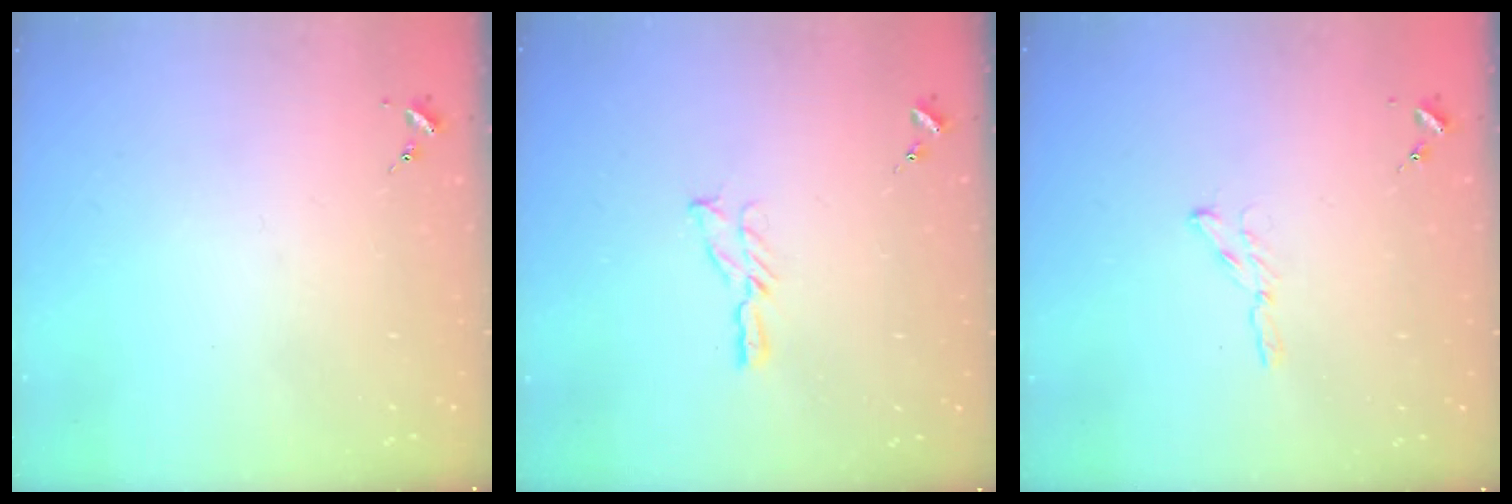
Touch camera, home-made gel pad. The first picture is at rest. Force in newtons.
{"total": 4.4, "press": 4.3, "slide": 0.4}
{"total": 2.7, "press": 2.7, "slide": 0.2}